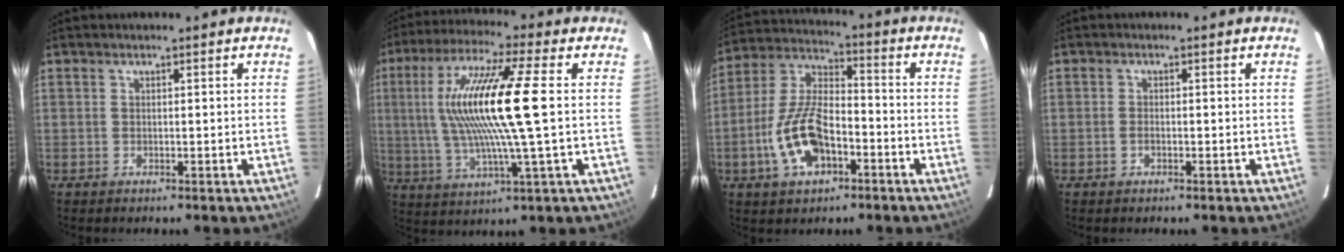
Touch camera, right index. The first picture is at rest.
{"total": 17.5, "force": [1.8, 1.2, 17.4], "torque": [-0.333, 0.005, 0.034]}
{"total": 13.8, "force": [-5.3, 7.0, 10.6], "torque": [-0.224, 0.011, -0.095]}
{"total": 1.3, "force": [-0.6, 0.7, 0.9], "torque": [-0.021, 0.001, -0.011]}